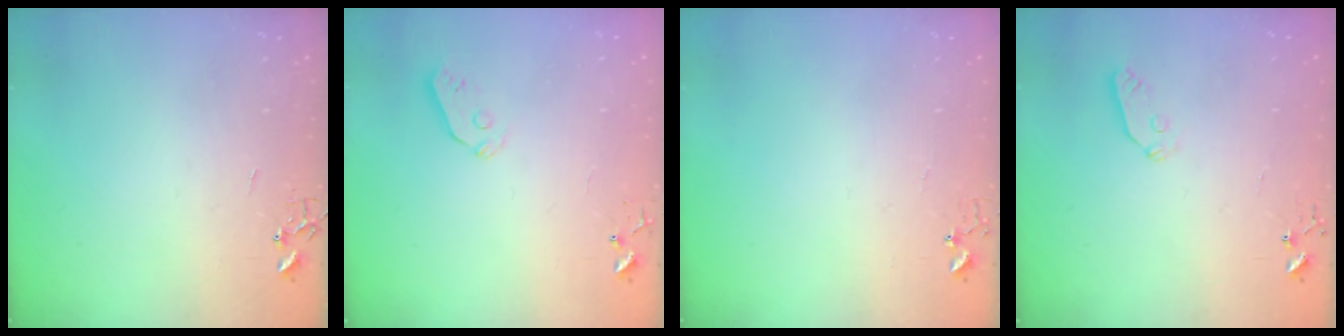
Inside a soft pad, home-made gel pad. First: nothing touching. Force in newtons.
{"total": 4.0, "press": 3.9, "slide": 0.8}
{"total": 3.9, "press": 3.9, "slide": 0.3}
{"total": 4.3, "press": 4.3, "slide": 0.3}